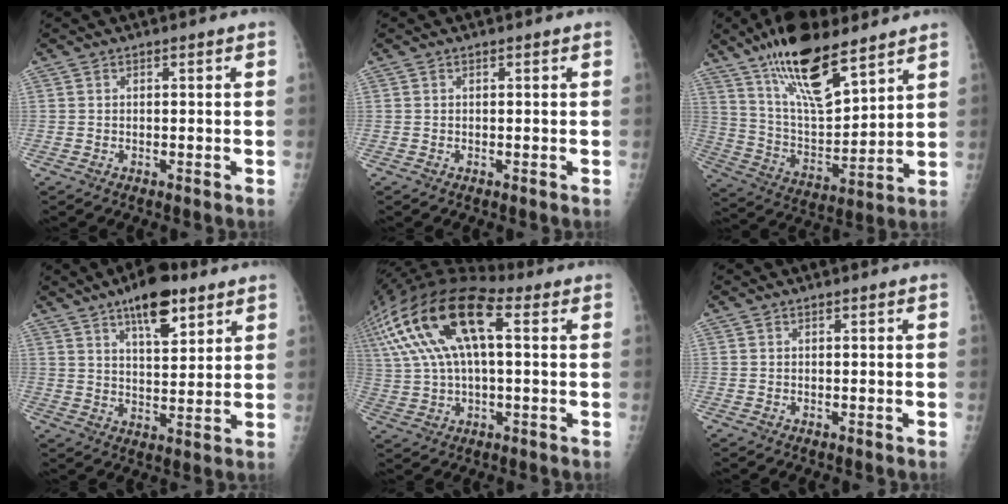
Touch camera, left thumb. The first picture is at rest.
{"total": 0.0}
{"total": 19.0, "force": [12.9, 6.4, 12.4], "torque": [-0.189, -0.064, 0.240]}
{"total": 11.2, "force": [6.8, 4.3, 7.8], "torque": [-0.096, -0.035, 0.109]}
{"total": 21.7, "force": [6.4, 10.3, 18.0], "torque": [-0.380, 0.043, 0.108]}
{"total": 0.0}